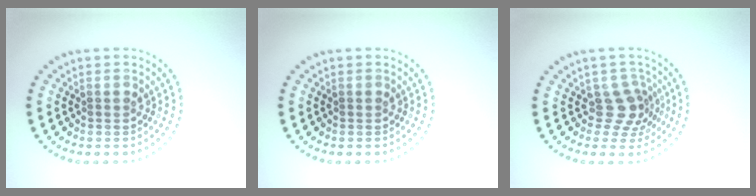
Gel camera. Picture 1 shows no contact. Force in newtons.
{"total": 0.0}
{"total": 2.7, "press": 2.0, "slide": 1.8}